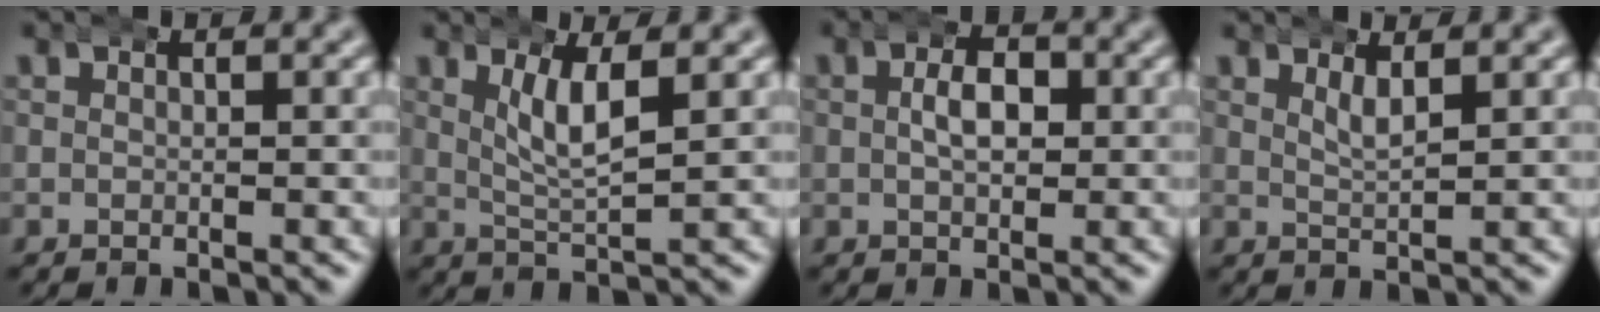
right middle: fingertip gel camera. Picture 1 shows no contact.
{"total": 3.7, "force": [1.5, 0.7, 3.3], "torque": [-0.064, -0.008, 0.034]}
{"total": 3.4, "force": [0.1, 1.8, 2.9], "torque": [-0.029, 0.011, -0.005]}
{"total": 2.0, "force": [1.5, 0.1, 1.4], "torque": [-0.028, -0.007, 0.032]}